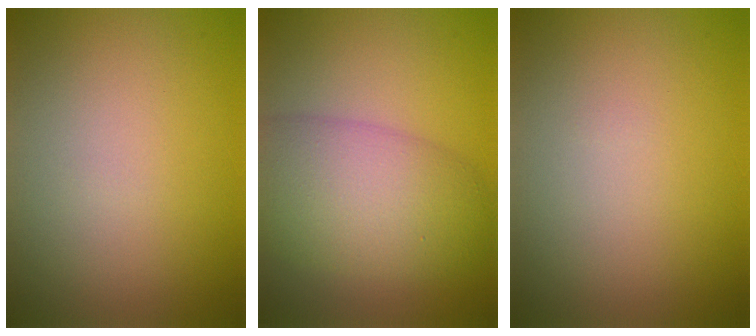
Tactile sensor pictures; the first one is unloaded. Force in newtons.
{"total": 7.8, "press": 7.8, "slide": 0.2}
{"total": 0.0}